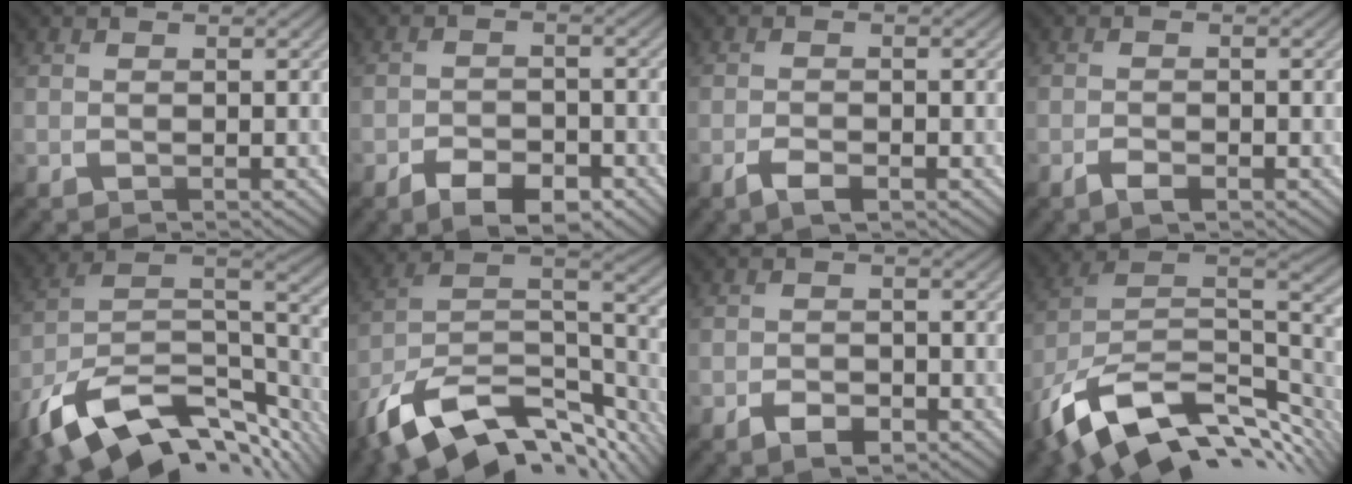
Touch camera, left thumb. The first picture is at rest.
{"total": 5.4, "force": [-3.7, 2.2, 3.1], "torque": [-0.047, -0.001, -0.063]}
{"total": 2.6, "force": [-1.7, 0.6, 1.8], "torque": [-0.031, 0.001, -0.036]}
{"total": 1.9, "force": [-1.4, 0.4, 1.3], "torque": [-0.018, 0.001, -0.029]}
{"total": 16.4, "force": [-9.4, 7.3, 11.3], "torque": [-0.246, -0.024, -0.153]}
{"total": 17.4, "force": [-11.2, 7.6, 11.0], "torque": [-0.245, -0.026, -0.176]}
{"total": 2.8, "force": [-2.0, 1.3, 1.6], "torque": [-0.023, -0.003, -0.036]}
{"total": 16.4, "force": [-6.9, 8.8, 12.0], "torque": [-0.265, -0.017, -0.120]}